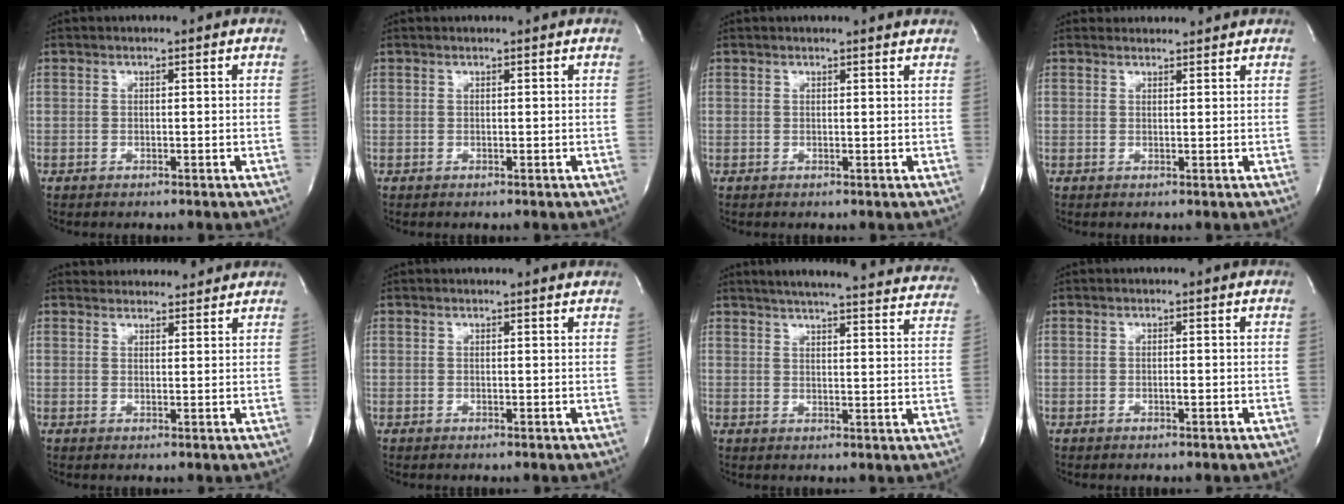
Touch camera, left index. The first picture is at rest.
{"total": 0.8, "force": [0.8, -0.1, 0.2], "torque": [-0.010, 0.001, 0.009]}
{"total": 3.3, "force": [3.2, 0.1, 0.6], "torque": [-0.014, -0.006, 0.022]}
{"total": 3.9, "force": [3.7, 1.0, 0.1], "torque": [-0.006, 0.015, 0.043]}
{"total": 8.1, "force": [7.7, 2.1, 1.1], "torque": [-0.007, 0.014, 0.090]}
{"total": 2.6, "force": [2.5, 0.1, 0.5], "torque": [-0.012, -0.004, 0.016]}
{"total": 26.5, "force": [24.2, 3.7, 10.1], "torque": [-0.150, -0.050, 0.276]}
{"total": 0.6, "force": [-0.4, 0.0, 0.4], "torque": [-0.008, -0.004, -0.010]}